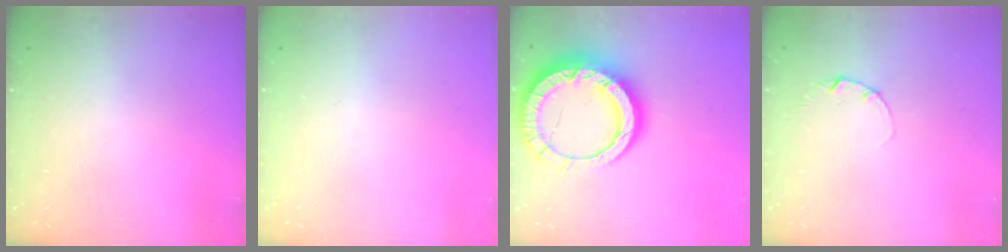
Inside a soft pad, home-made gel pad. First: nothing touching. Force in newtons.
{"total": 0.0}
{"total": 19.3, "press": 19.2, "slide": 1.7}
{"total": 1.3, "press": 1.3, "slide": 0.2}